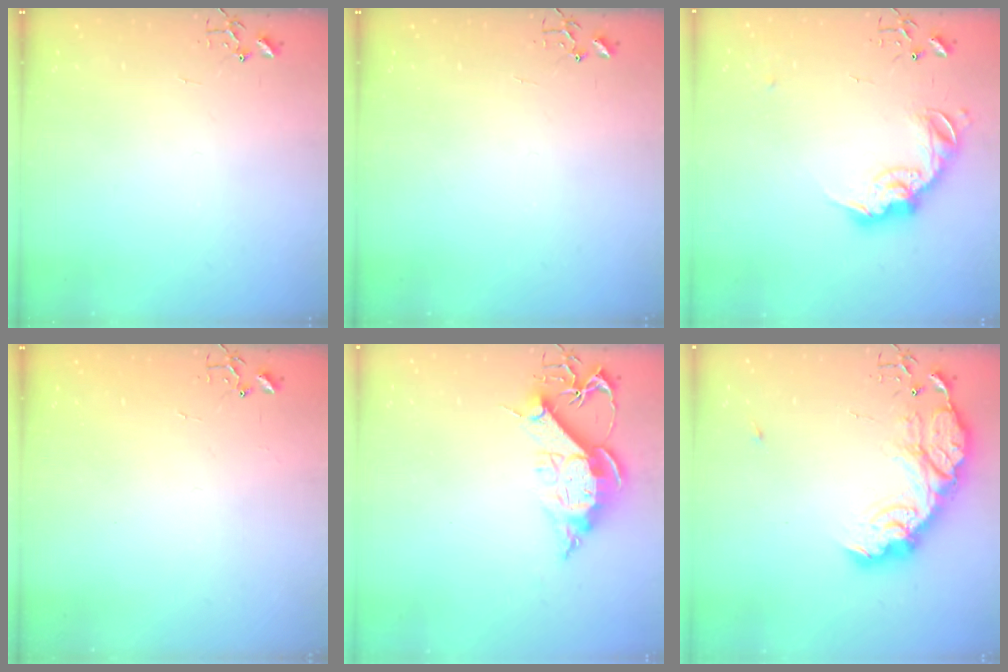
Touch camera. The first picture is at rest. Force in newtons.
{"total": 0.0}
{"total": 14.6, "press": 14.6, "slide": 0.7}
{"total": 1.4, "press": 1.4, "slide": 0.2}
{"total": 11.6, "press": 11.5, "slide": 0.8}
{"total": 17.8, "press": 17.8, "slide": 1.3}